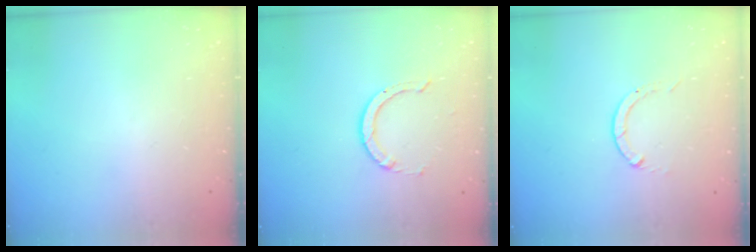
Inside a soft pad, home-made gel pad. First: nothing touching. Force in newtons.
{"total": 3.0, "press": 3.0, "slide": 0.3}
{"total": 0.0}